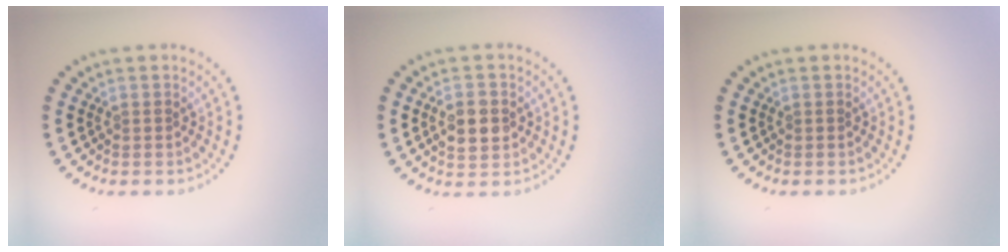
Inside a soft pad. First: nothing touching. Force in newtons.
{"total": 3.0, "press": 3.0, "slide": 0.1}
{"total": 0.0}